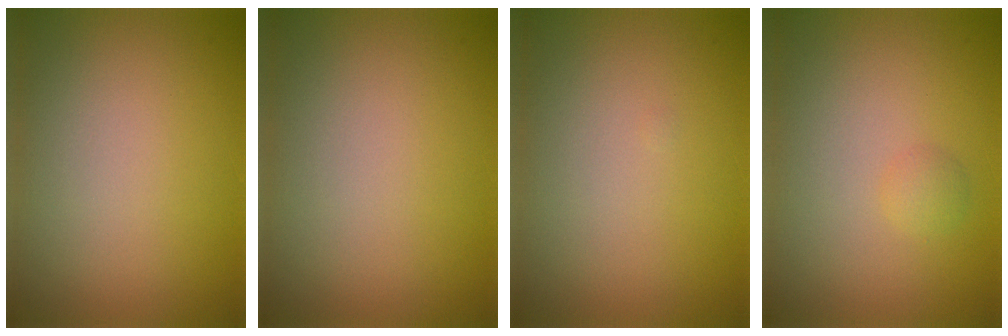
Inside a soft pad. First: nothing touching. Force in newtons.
{"total": 0.0}
{"total": 0.0}
{"total": 0.9, "press": 0.9, "slide": 0.0}